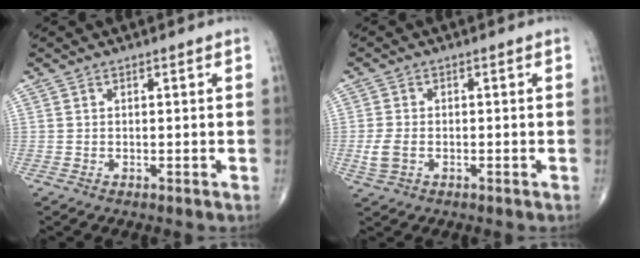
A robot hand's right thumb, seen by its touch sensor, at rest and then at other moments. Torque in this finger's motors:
{"motor_torque": [-0.18, 0.19, -0.05, 0.13, 0.05]}